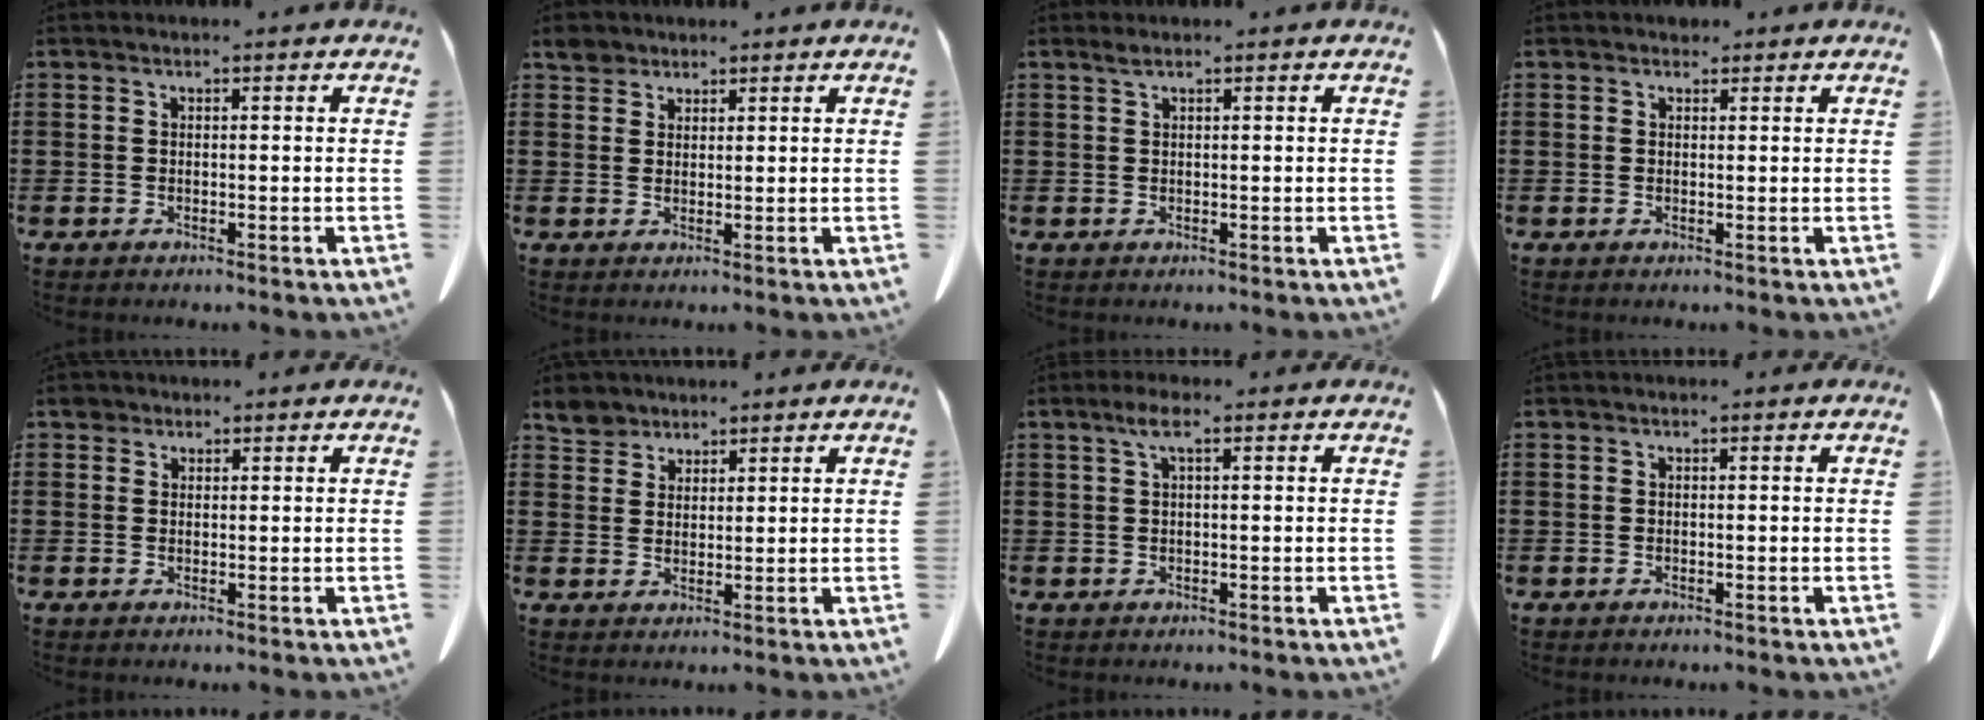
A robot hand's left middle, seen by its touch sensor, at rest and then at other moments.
{"total": 2.4, "force": [2.0, 1.2, 0.4], "torque": [-0.016, 0.004, 0.041]}
{"total": 0.9, "force": [0.6, 0.0, 0.7], "torque": [-0.016, -0.002, 0.012]}
{"total": 1.1, "force": [0.9, 0.6, 0.2], "torque": [0.002, -0.001, 0.017]}
{"total": 1.5, "force": [1.2, 0.9, 0.3], "torque": [-0.010, 0.002, 0.025]}
{"total": 3.7, "force": [3.2, 1.8, 0.6], "torque": [-0.025, 0.001, 0.062]}
{"total": 2.5, "force": [0.9, 0.5, 2.3], "torque": [-0.047, 0.004, 0.014]}
{"total": 0.0}